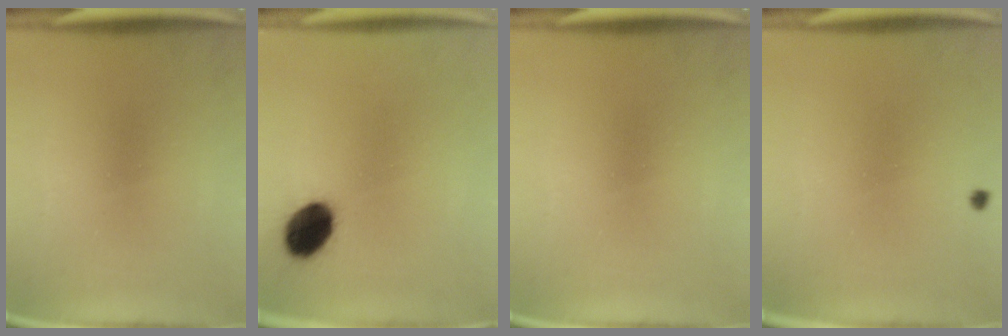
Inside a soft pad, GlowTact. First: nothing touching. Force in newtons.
{"total": 10.1}
{"total": 0.0}
{"total": 0.5}